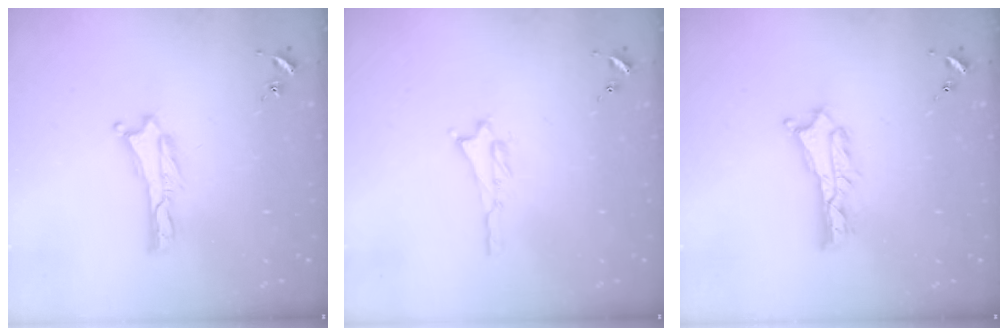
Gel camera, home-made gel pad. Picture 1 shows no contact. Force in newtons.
{"total": 0.8, "press": 0.8, "slide": 0.2}
{"total": 2.4, "press": 2.4, "slide": 0.2}